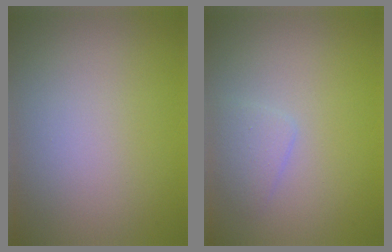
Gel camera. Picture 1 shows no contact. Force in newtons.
{"total": 1.6, "press": 1.6, "slide": 0.0}